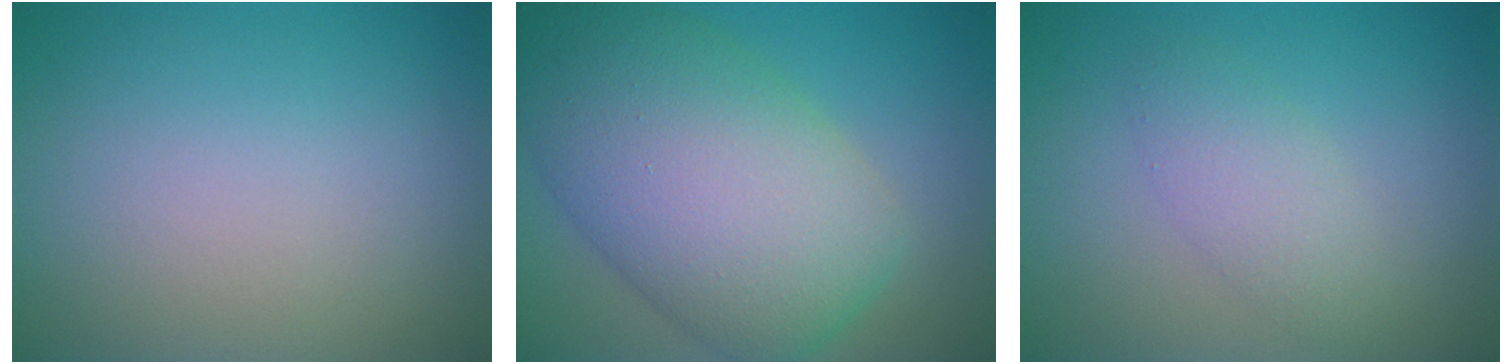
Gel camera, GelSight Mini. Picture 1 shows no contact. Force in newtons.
{"total": 12.3, "press": 12.3, "slide": 0.3}
{"total": 2.5, "press": 2.5, "slide": 0.2}